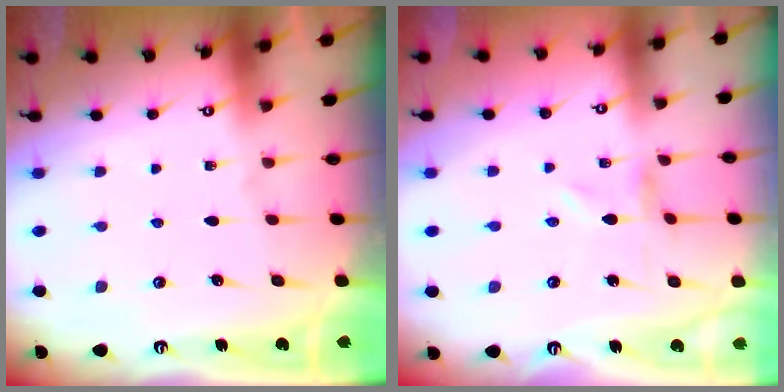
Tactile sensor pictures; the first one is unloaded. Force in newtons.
{"total": 0.0}